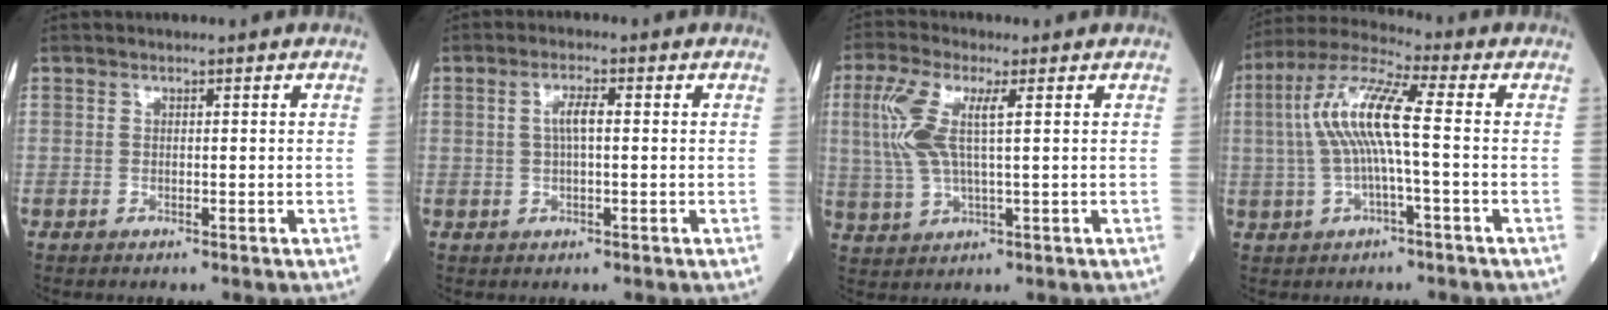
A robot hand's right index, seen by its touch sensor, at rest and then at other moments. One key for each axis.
{"total": 2.8, "fx": 0.3, "fy": 0.6, "fz": 2.8, "tx": -0.057, "ty": 0.008, "tz": 0.006}
{"total": 8.0, "fx": 1.8, "fy": 2.1, "fz": 7.6, "tx": -0.190, "ty": 0.012, "tz": 0.037}
{"total": 10.4, "fx": 0.1, "fy": 1.0, "fz": 10.3, "tx": -0.214, "ty": 0.027, "tz": -0.004}